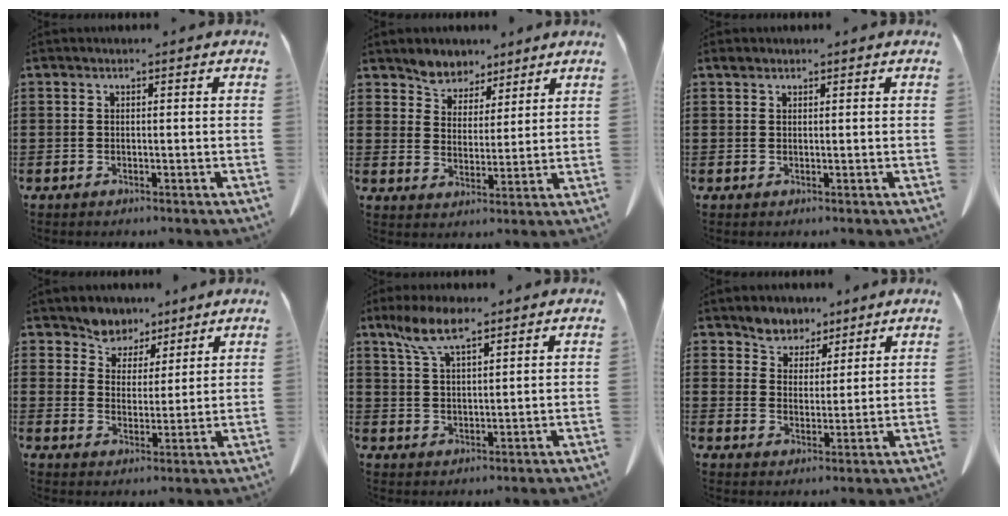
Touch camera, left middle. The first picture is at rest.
{"total": 4.8, "force": [4.3, 2.0, -0.4], "torque": [-0.020, -0.019, 0.079]}
{"total": 0.8, "force": [0.7, 0.3, 0.3], "torque": [-0.008, 0.000, 0.015]}
{"total": 5.3, "force": [4.7, 2.5, -0.5], "torque": [-0.024, -0.024, 0.085]}
{"total": 6.6, "force": [4.5, 1.7, 4.5], "torque": [-0.099, -0.002, 0.082]}
{"total": 4.7, "force": [4.2, 2.0, -0.4], "torque": [-0.018, -0.016, 0.078]}